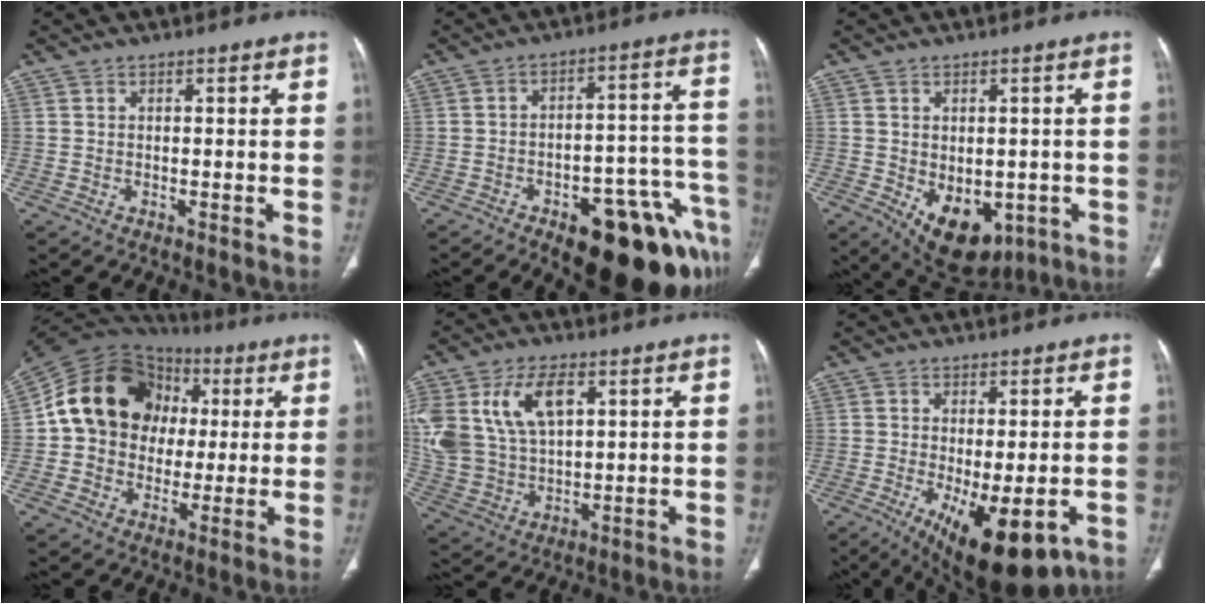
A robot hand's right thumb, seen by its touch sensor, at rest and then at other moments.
{"total": 21.3, "force": [-11.9, 8.5, 15.5], "torque": [-0.129, 0.087, -0.155]}
{"total": 12.3, "force": [-4.1, 7.9, 8.5], "torque": [-0.098, -0.004, -0.036]}
{"total": 18.8, "force": [2.7, 15.8, 9.7], "torque": [-0.134, 0.033, 0.047]}
{"total": 18.4, "force": [6.1, 11.4, 13.1], "torque": [-0.276, -0.008, 0.125]}
{"total": 15.0, "force": [-6.1, 5.8, 12.4], "torque": [-0.176, -0.017, -0.077]}